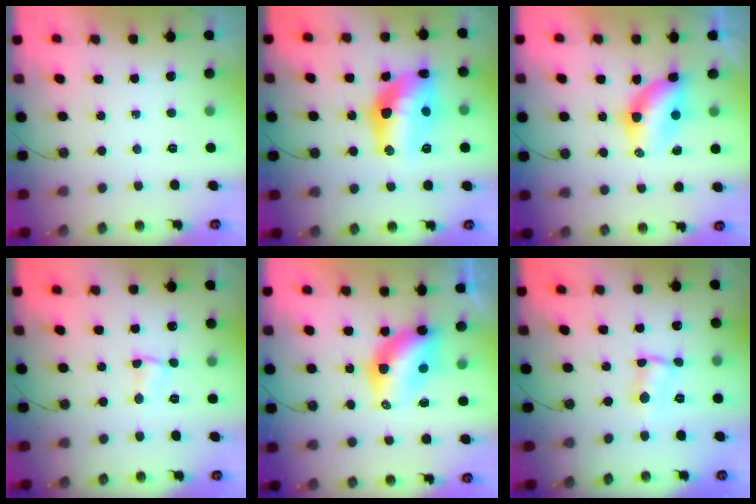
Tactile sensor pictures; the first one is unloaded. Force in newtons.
{"total": 16.9, "press": 16.4, "slide": 4.2}
{"total": 8.7, "press": 7.8, "slide": 3.7}
{"total": 2.9, "press": 0.9, "slide": 2.7}
{"total": 8.2, "press": 8.1, "slide": 0.2}
{"total": 2.9, "press": 1.3, "slide": 2.6}